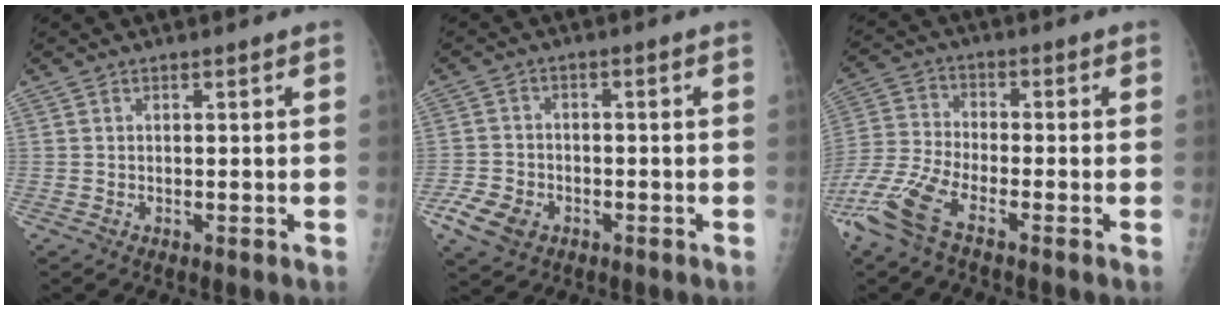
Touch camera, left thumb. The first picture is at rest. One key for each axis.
{"total": 6.8, "fx": -3.5, "fy": 4.9, "fz": 3.1, "tx": -0.062, "ty": 0.011, "tz": -0.058}
{"total": 11.5, "fx": -7.3, "fy": 3.8, "fz": 8.0, "tx": -0.195, "ty": 0.008, "tz": -0.153}